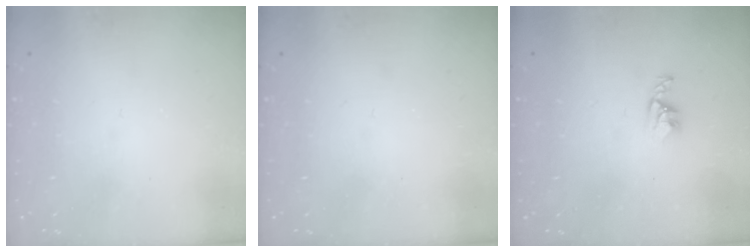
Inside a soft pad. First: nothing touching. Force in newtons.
{"total": 0.0}
{"total": 3.7, "press": 3.6, "slide": 0.6}